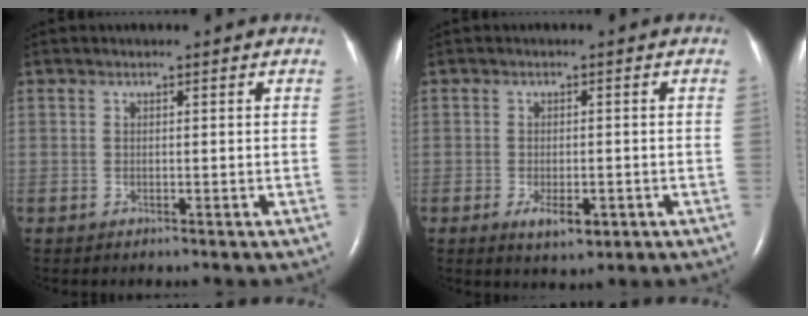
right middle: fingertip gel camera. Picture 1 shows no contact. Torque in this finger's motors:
{"motor_torque": [0.66, -0.28, 0.07, 0.04]}